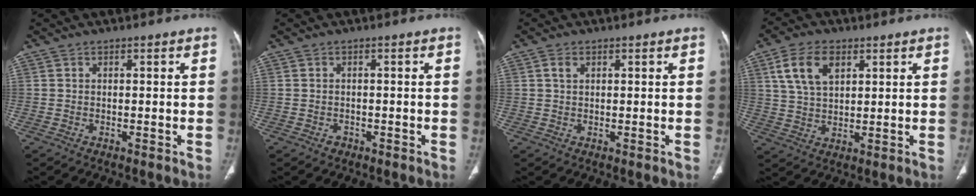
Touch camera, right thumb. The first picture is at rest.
{"total": 0.9, "force": [-0.5, 0.7, 0.2], "torque": [-0.001, 0.005, -0.010]}
{"total": 1.8, "force": [0.8, 1.1, 1.2], "torque": [-0.024, 0.002, 0.017]}
{"total": 9.1, "force": [3.9, 5.4, 6.2], "torque": [-0.111, -0.008, 0.077]}